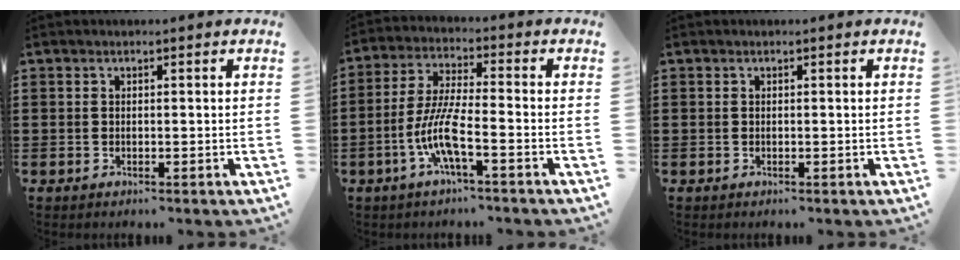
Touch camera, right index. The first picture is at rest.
{"total": 8.2, "force": [-3.5, 1.4, 7.2], "torque": [-0.168, -0.013, -0.075]}
{"total": 0.0}